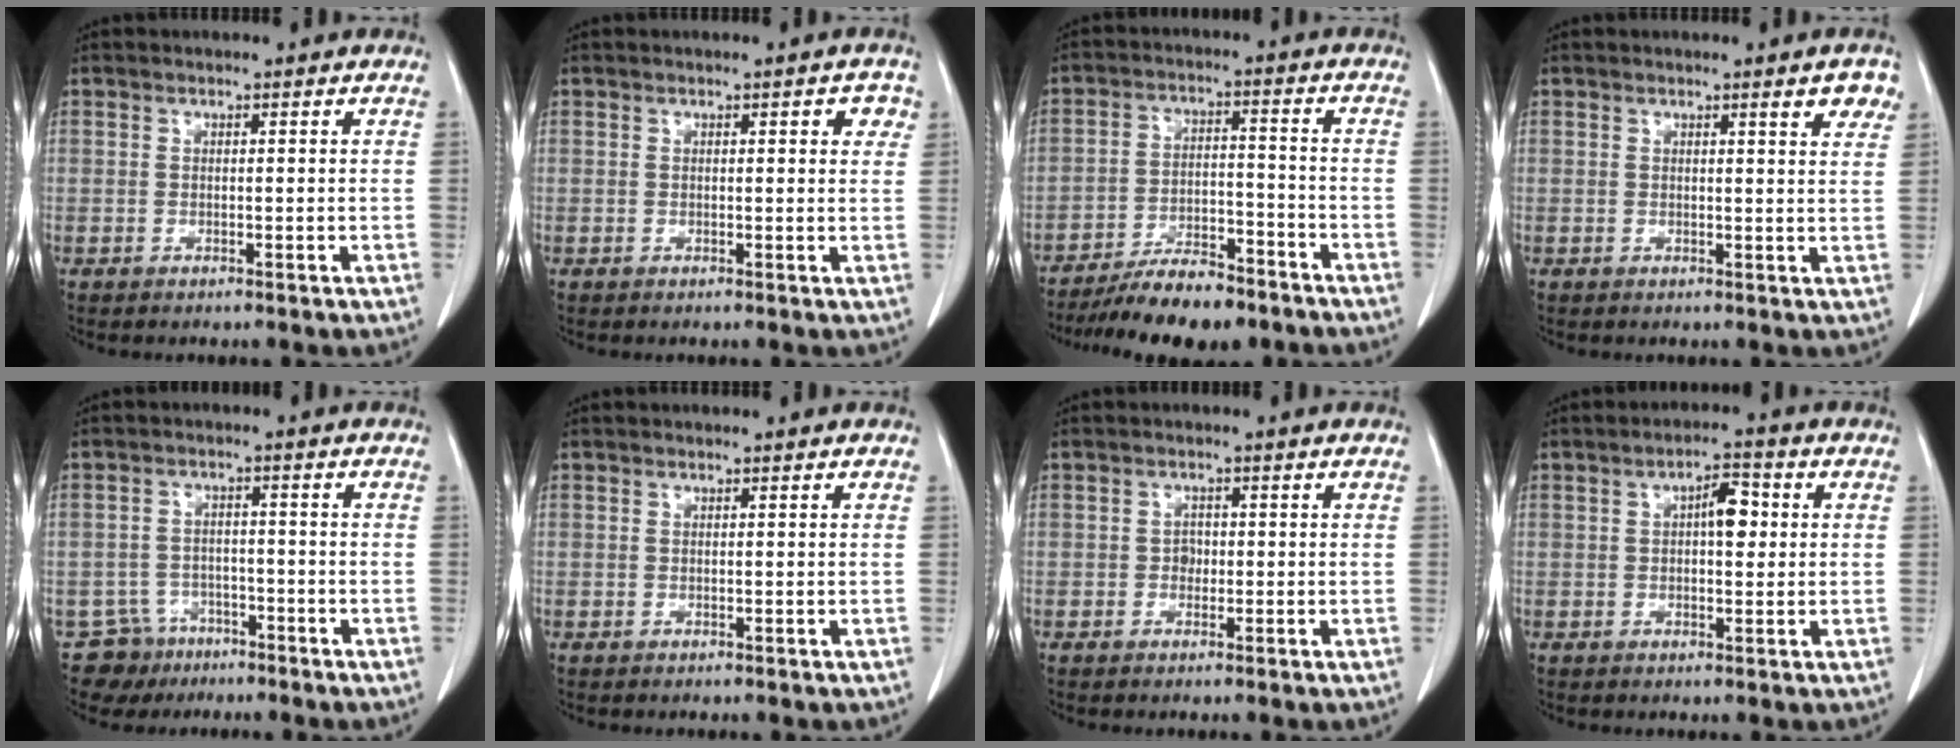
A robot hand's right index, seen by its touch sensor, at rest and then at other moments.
{"total": 2.7, "force": [1.2, 0.9, 2.2], "torque": [-0.016, 0.003, 0.010]}
{"total": 11.2, "force": [-9.4, 3.0, 5.3], "torque": [-0.079, 0.002, -0.154]}
{"total": 3.8, "force": [2.4, 0.5, 2.8], "torque": [-0.028, -0.006, 0.023]}
{"total": 5.6, "force": [-3.8, 4.1, -0.6], "torque": [0.016, 0.010, -0.061]}
{"total": 0.0}
{"total": 1.4, "force": [-0.2, 1.2, 0.8], "torque": [-0.009, 0.005, -0.004]}
{"total": 4.6, "force": [0.8, 1.7, 4.2], "torque": [-0.065, 0.012, 0.011]}